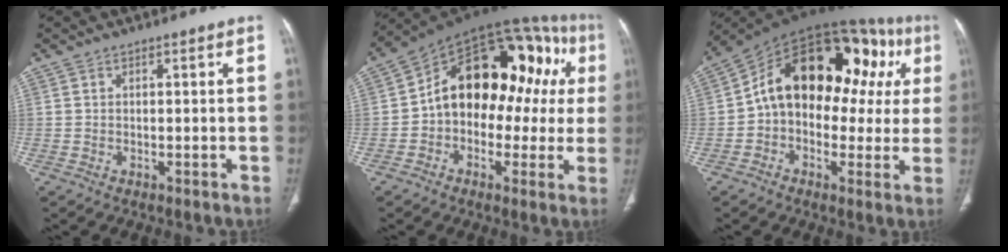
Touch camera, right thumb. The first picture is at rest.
{"total": 22.7, "force": [1.9, 14.6, 17.3], "torque": [-0.200, 0.061, 0.021]}
{"total": 23.8, "force": [4.1, 14.9, 18.1], "torque": [-0.224, 0.057, 0.051]}